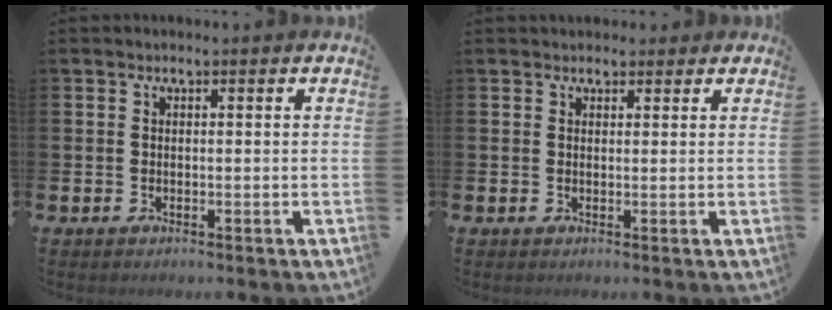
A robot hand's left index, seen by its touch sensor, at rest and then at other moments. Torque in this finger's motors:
{"motor_torque": [0.63, -0.75, 0.18, 0.10]}